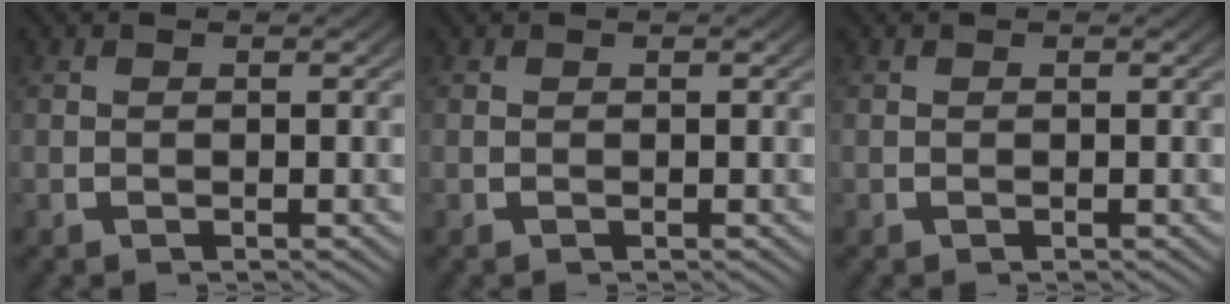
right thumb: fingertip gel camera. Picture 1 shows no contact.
{"total": 0.0}
{"total": 0.0}